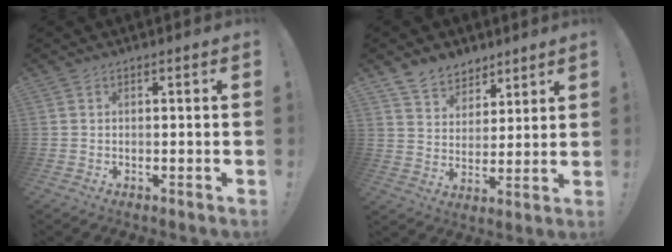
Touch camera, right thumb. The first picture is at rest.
{"total": 8.5, "force": [6.7, 5.1, 0.9], "torque": [-0.020, -0.052, 0.133]}